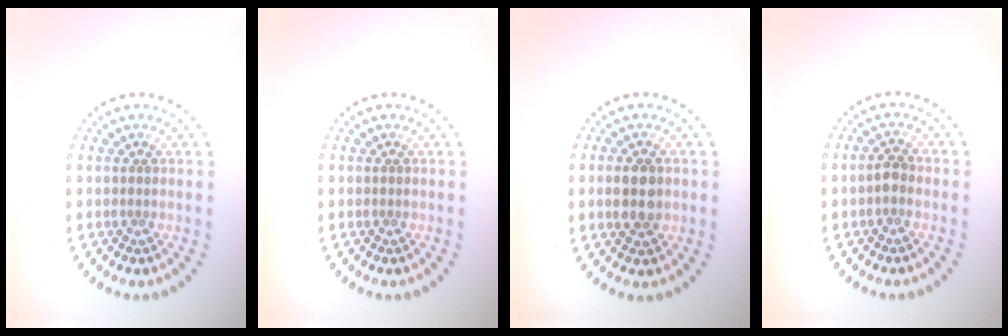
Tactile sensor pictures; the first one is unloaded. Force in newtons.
{"total": 0.0}
{"total": 3.1, "press": 3.1, "slide": 0.2}
{"total": 1.3, "press": 1.2, "slide": 0.3}